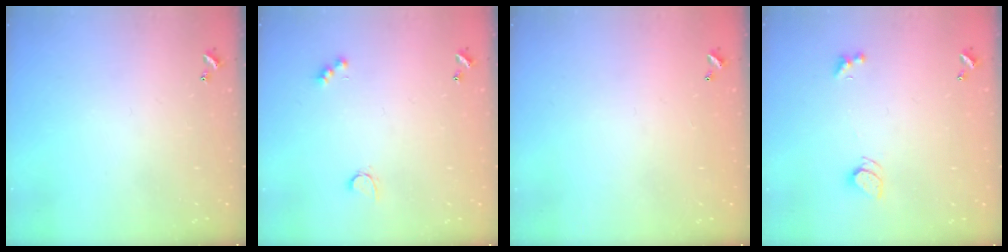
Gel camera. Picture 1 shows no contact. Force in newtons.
{"total": 3.1, "press": 3.1, "slide": 0.6}
{"total": 2.8, "press": 2.8, "slide": 0.1}
{"total": 2.5, "press": 2.4, "slide": 0.7}